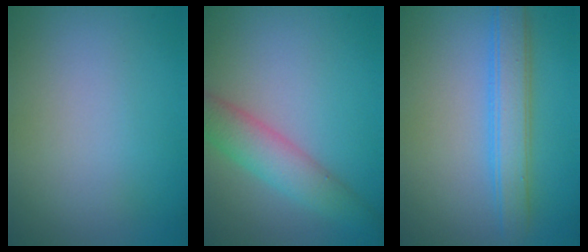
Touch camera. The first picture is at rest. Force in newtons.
{"total": 4.2, "press": 4.2, "slide": 0.2}
{"total": 4.0, "press": 4.0, "slide": 0.1}